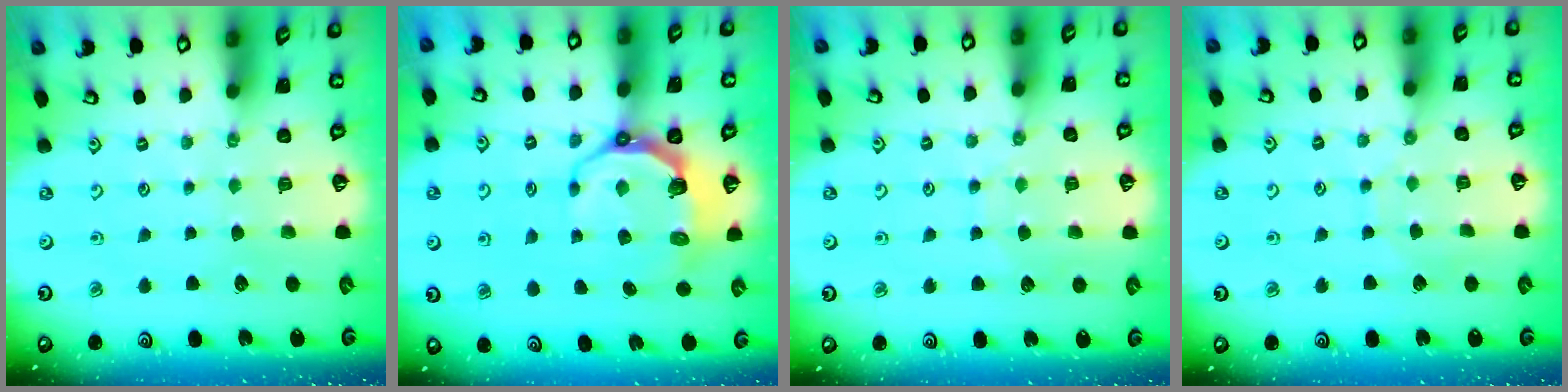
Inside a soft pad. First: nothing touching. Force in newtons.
{"total": 7.8, "press": 6.4, "slide": 4.4}
{"total": 5.7, "press": 5.7, "slide": 0.6}
{"total": 4.2, "press": 4.2, "slide": 0.3}